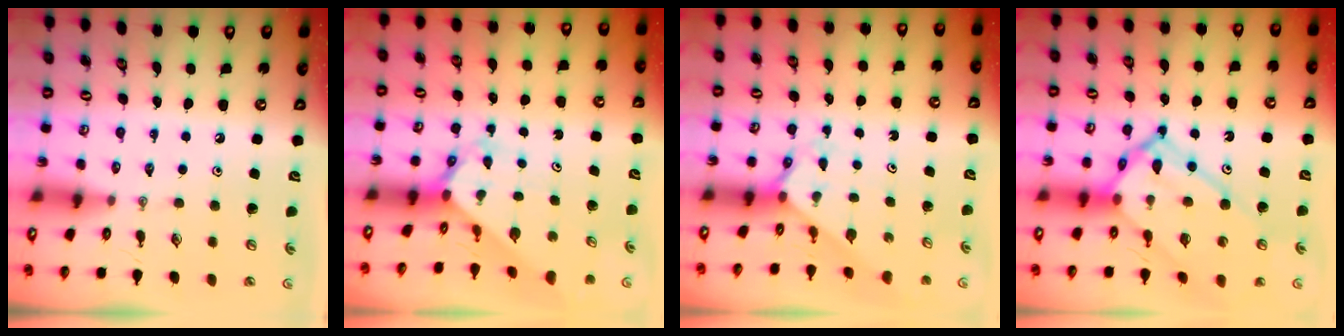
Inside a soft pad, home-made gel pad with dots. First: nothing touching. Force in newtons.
{"total": 2.4, "press": 2.4, "slide": 0.2}
{"total": 2.1, "press": 2.1, "slide": 0.2}
{"total": 17.2, "press": 17.1, "slide": 1.6}